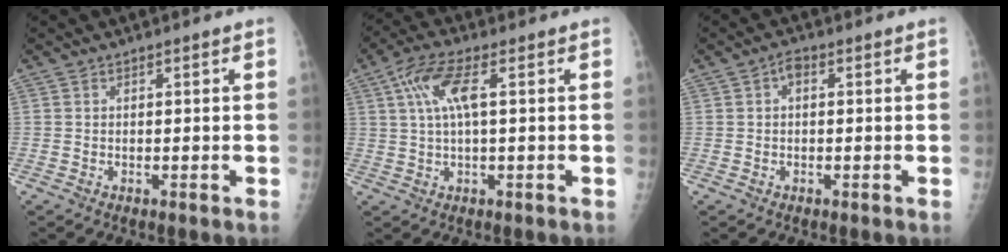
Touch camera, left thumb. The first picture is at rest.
{"total": 7.4, "force": [2.1, 2.1, 6.8], "torque": [-0.157, 0.017, 0.041]}
{"total": 1.9, "force": [0.3, 1.1, 1.5], "torque": [-0.018, 0.005, 0.000]}